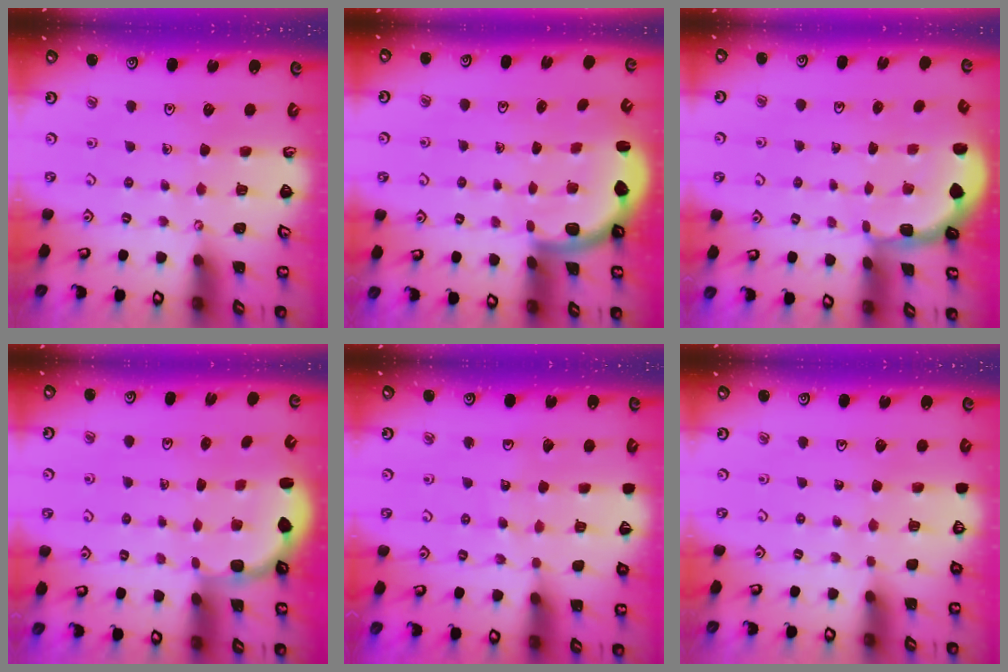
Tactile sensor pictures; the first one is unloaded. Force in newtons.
{"total": 2.5, "press": 2.2, "slide": 1.1}
{"total": 1.7, "press": 1.7, "slide": 0.4}
{"total": 2.9, "press": 2.6, "slide": 1.2}
{"total": 5.5, "press": 5.5, "slide": 0.4}
{"total": 0.0}